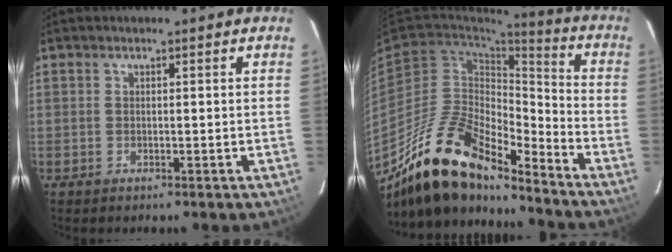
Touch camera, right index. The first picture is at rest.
{"total": 19.9, "force": [-16.0, 6.4, 10.0], "torque": [-0.186, 0.001, -0.292]}